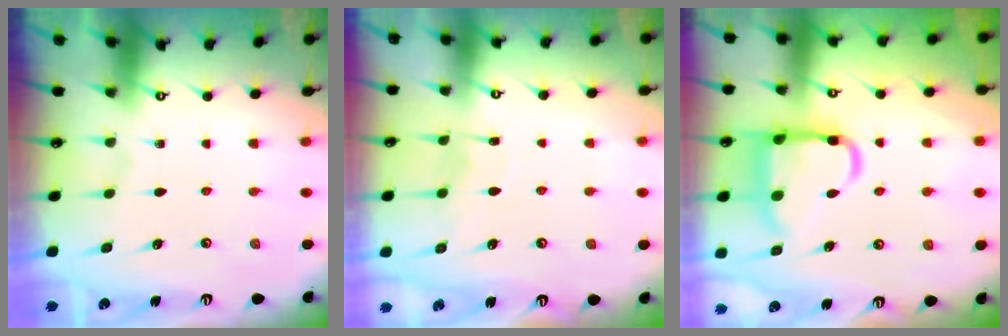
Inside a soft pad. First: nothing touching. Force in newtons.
{"total": 6.1, "press": 6.1, "slide": 0.6}
{"total": 14.4, "press": 14.3, "slide": 1.6}